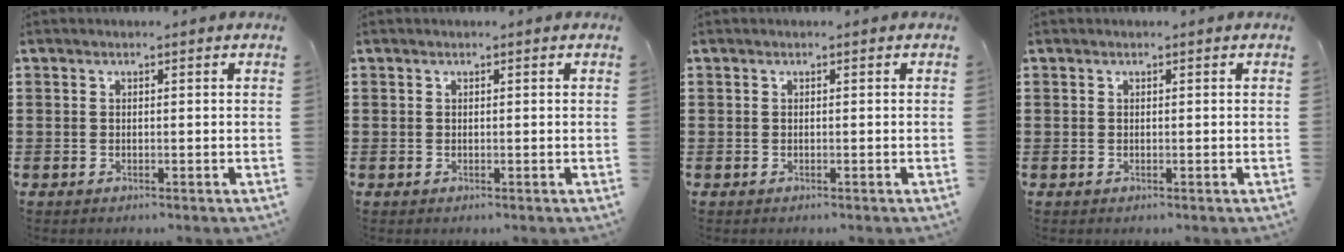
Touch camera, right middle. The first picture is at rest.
{"total": 0.0}
{"total": 0.0}
{"total": 0.0}